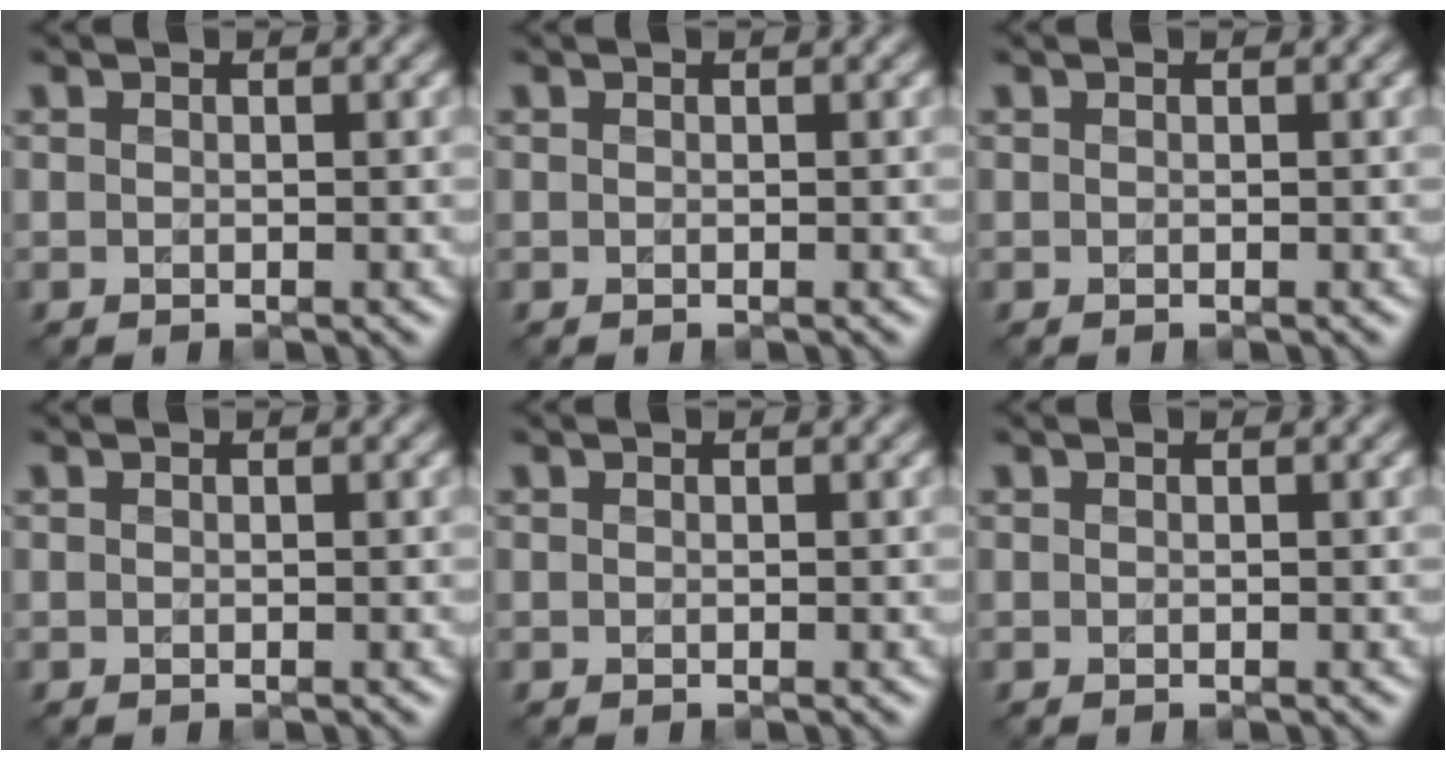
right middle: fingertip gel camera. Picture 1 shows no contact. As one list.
[{"total": 0.0}, {"total": 0.0}, {"total": 0.0}, {"total": 0.0}, {"total": 0.0}]